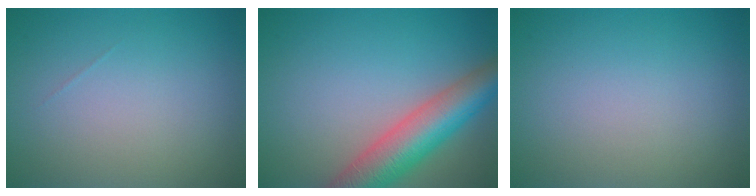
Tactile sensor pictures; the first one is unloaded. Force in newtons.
{"total": 7.5, "press": 7.5, "slide": 0.3}
{"total": 0.0}